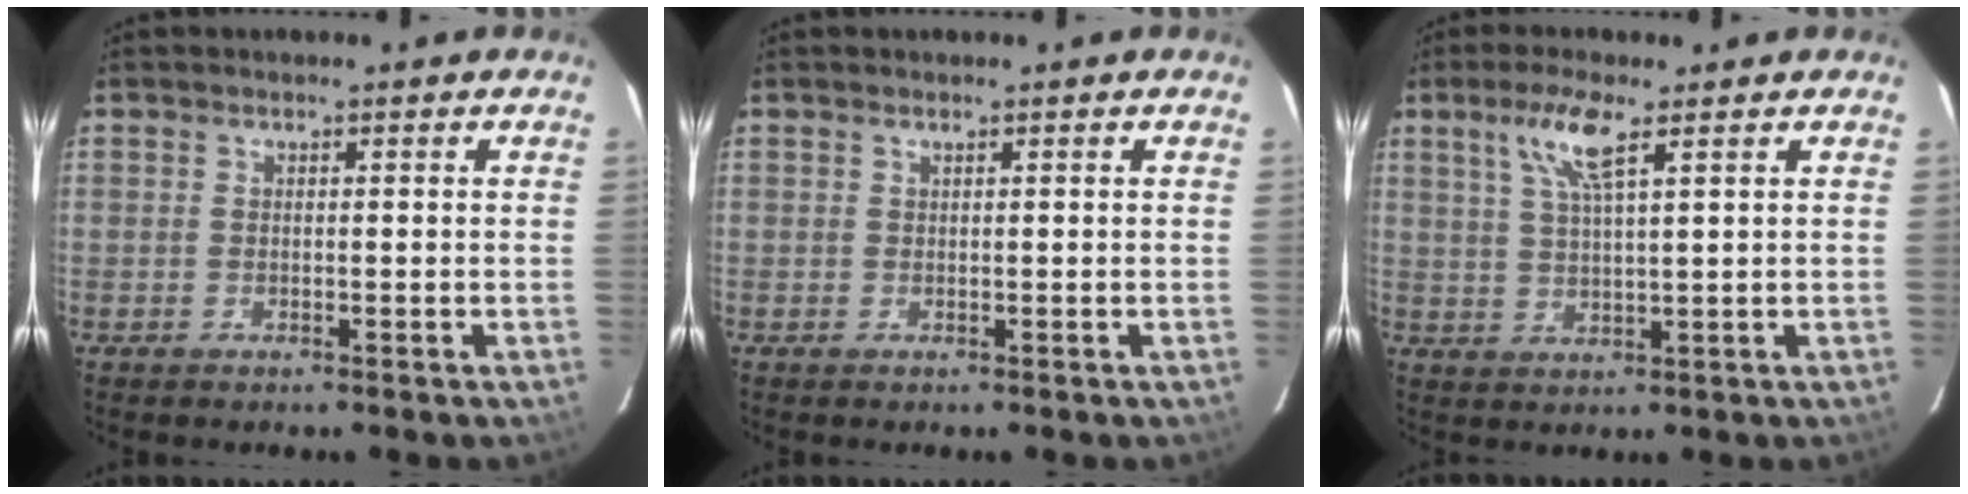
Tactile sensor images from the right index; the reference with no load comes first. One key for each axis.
{"total": 0.0}
{"total": 6.3, "fx": 3.5, "fy": 0.7, "fz": 5.2, "tx": -0.105, "ty": 0.004, "tz": 0.069}